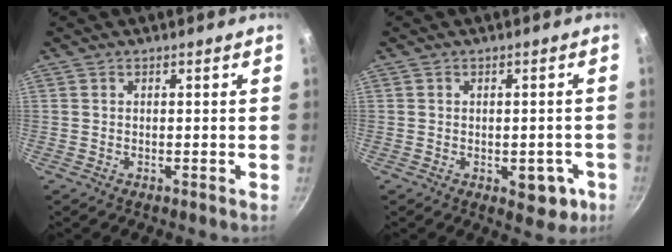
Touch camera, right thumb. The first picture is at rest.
{"total": 6.1, "force": [-2.0, 3.7, 4.4], "torque": [-0.021, 0.011, -0.019]}